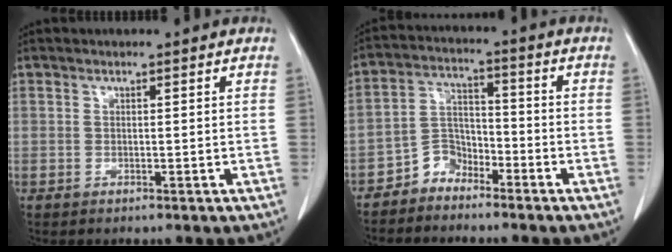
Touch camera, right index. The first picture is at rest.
{"total": 4.9, "force": [-3.9, 2.8, 0.7], "torque": [-0.007, 0.012, -0.078]}